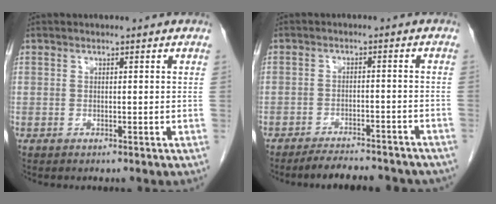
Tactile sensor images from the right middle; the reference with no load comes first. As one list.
[{"total": 11.3, "force": [-10.2, 2.6, 3.9], "torque": [-0.049, 0.004, -0.127]}]